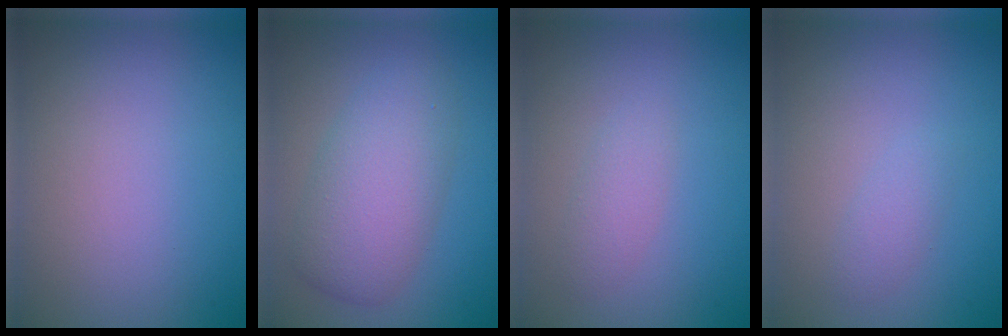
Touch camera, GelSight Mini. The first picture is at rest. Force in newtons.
{"total": 5.7, "press": 5.7, "slide": 0.1}
{"total": 1.5, "press": 1.5, "slide": 0.1}
{"total": 1.2, "press": 1.2, "slide": 0.1}